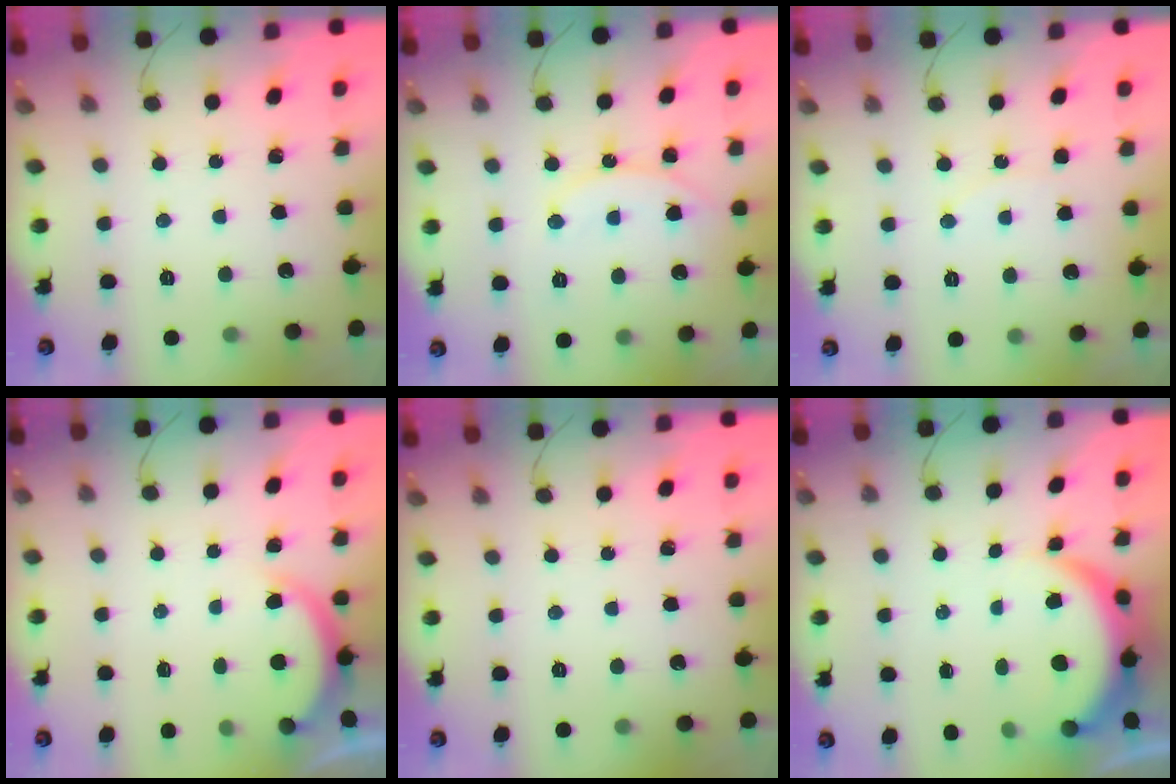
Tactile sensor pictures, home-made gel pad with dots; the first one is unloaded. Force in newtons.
{"total": 11.2, "press": 11.1, "slide": 1.3}
{"total": 5.1, "press": 4.7, "slide": 2.2}
{"total": 2.6, "press": 2.6, "slide": 0.5}
{"total": 0.0}
{"total": 5.9, "press": 5.9, "slide": 0.8}